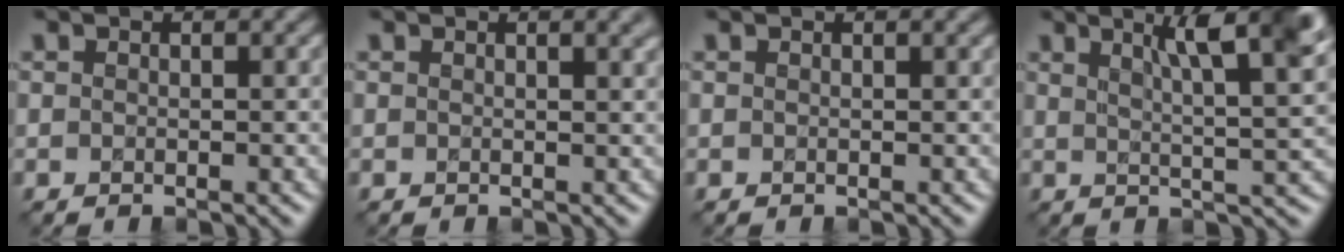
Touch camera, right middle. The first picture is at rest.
{"total": 2.1, "force": [1.3, 0.7, 1.4], "torque": [-0.005, 0.006, 0.016]}
{"total": 0.8, "force": [0.6, 0.2, 0.5], "torque": [-0.007, 0.003, 0.010]}
{"total": 7.8, "force": [3.7, 1.8, 6.6], "torque": [-0.077, 0.015, 0.055]}